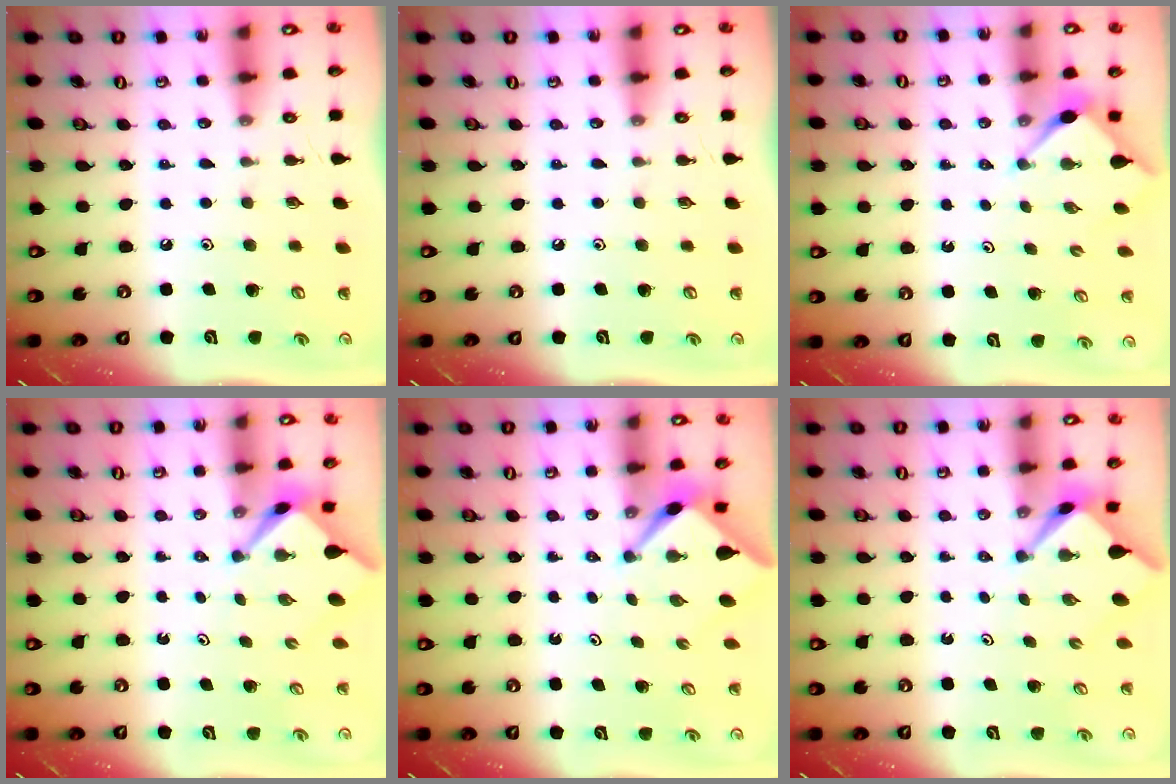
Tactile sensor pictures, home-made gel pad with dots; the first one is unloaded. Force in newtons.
{"total": 0.0}
{"total": 2.8, "press": 2.7, "slide": 0.3}
{"total": 2.2, "press": 2.2, "slide": 0.1}
{"total": 2.7, "press": 2.7, "slide": 0.3}
{"total": 2.2, "press": 2.2, "slide": 0.1}